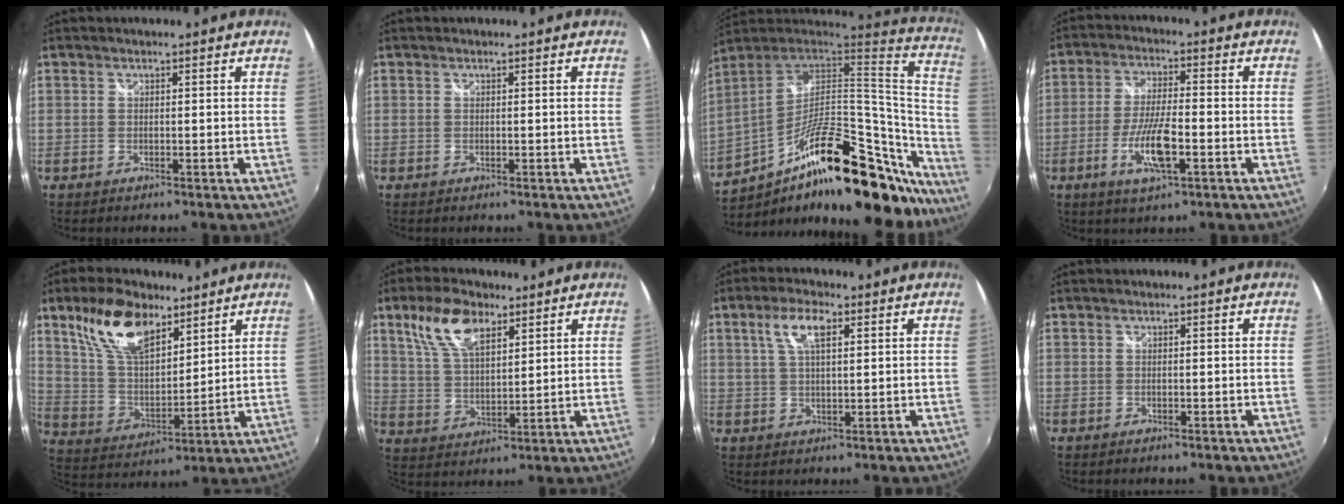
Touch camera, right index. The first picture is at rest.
{"total": 0.0}
{"total": 35.4, "force": [-21.2, 12.5, 25.5], "torque": [-0.380, 0.001, -0.320]}
{"total": 9.0, "force": [-3.4, 2.1, 8.1], "torque": [-0.163, -0.006, -0.065]}
{"total": 15.3, "force": [9.5, 7.3, 9.4], "torque": [-0.182, 0.020, 0.187]}
{"total": 10.6, "force": [6.2, 4.9, 7.1], "torque": [-0.141, 0.020, 0.124]}
{"total": 5.8, "force": [2.3, 2.2, 4.9], "torque": [-0.093, 0.011, 0.043]}
{"total": 0.0}